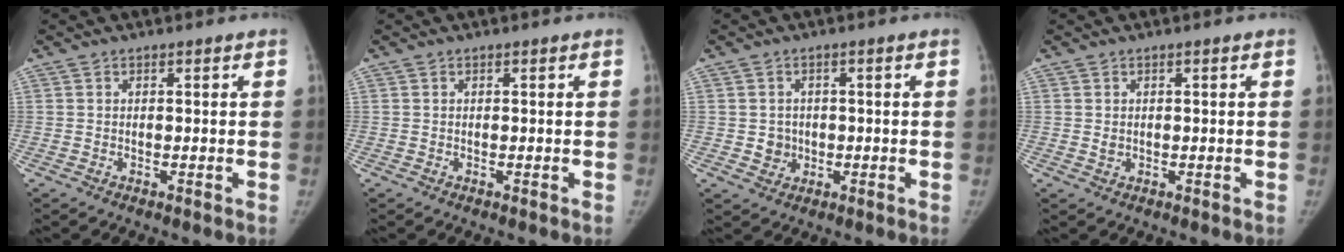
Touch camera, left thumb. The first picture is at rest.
{"total": 0.0}
{"total": 3.1, "force": [-0.3, 3.0, 0.9], "torque": [0.005, 0.005, -0.001]}
{"total": 1.0, "force": [0.1, 0.8, 0.5], "torque": [-0.007, -0.001, 0.004]}